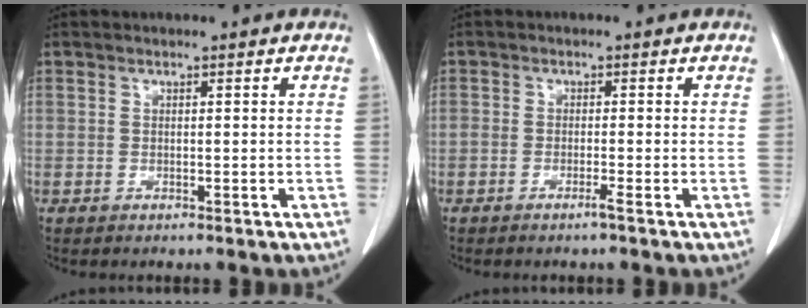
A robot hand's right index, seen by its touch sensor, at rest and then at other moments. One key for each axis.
{"total": 1.3, "fx": -0.9, "fy": -0.2, "fz": 0.9, "tx": -0.016, "ty": 0.000, "tz": -0.017}